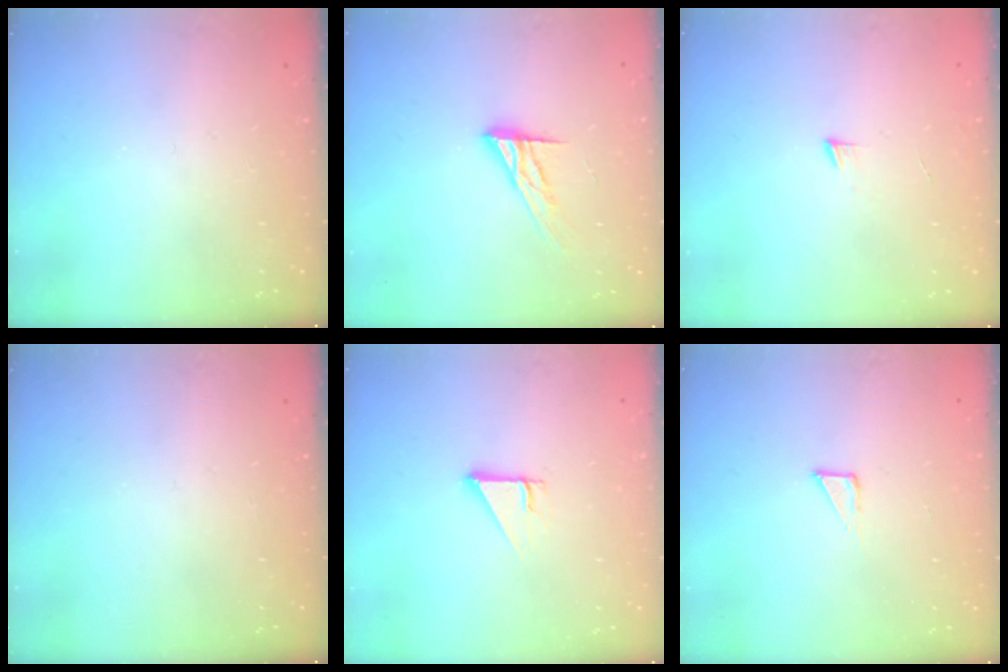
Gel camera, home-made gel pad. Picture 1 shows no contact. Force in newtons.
{"total": 11.1, "press": 11.1, "slide": 0.9}
{"total": 4.0, "press": 3.9, "slide": 0.4}
{"total": 0.0}
{"total": 2.5, "press": 2.5, "slide": 0.2}
{"total": 2.1, "press": 2.1, "slide": 0.1}